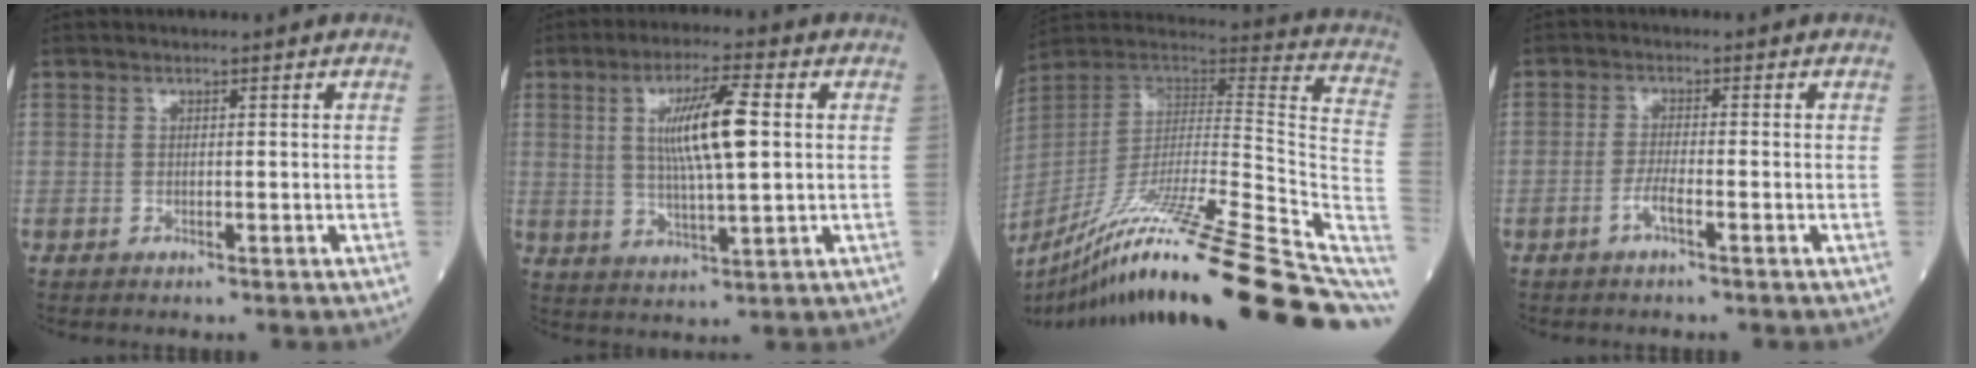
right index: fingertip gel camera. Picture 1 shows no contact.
{"total": 10.1, "force": [1.9, 1.2, 9.8], "torque": [-0.182, 0.002, 0.037]}
{"total": 35.8, "force": [-26.8, 1.2, 23.8], "torque": [-0.296, -0.051, -0.415]}
{"total": 2.4, "force": [-1.3, 0.0, 2.0], "torque": [-0.045, -0.002, -0.029]}